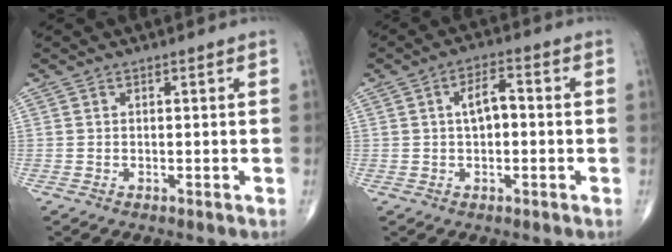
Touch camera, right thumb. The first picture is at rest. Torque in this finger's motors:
{"motor_torque": [0.08, 0.15, 0.27, 0.10, 0.02]}